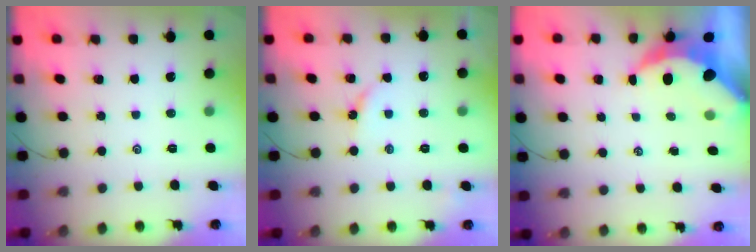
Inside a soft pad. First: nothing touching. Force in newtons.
{"total": 3.5, "press": 3.5, "slide": 0.3}
{"total": 7.7, "press": 7.6, "slide": 1.2}